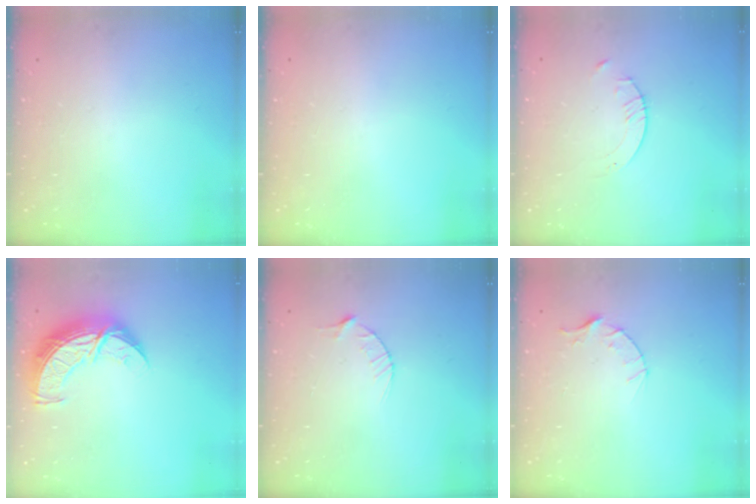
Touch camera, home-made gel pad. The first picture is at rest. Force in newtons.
{"total": 0.0}
{"total": 1.6, "press": 1.6, "slide": 0.2}
{"total": 11.2, "press": 11.2, "slide": 0.9}
{"total": 3.4, "press": 3.4, "slide": 0.4}
{"total": 3.5, "press": 3.5, "slide": 0.4}